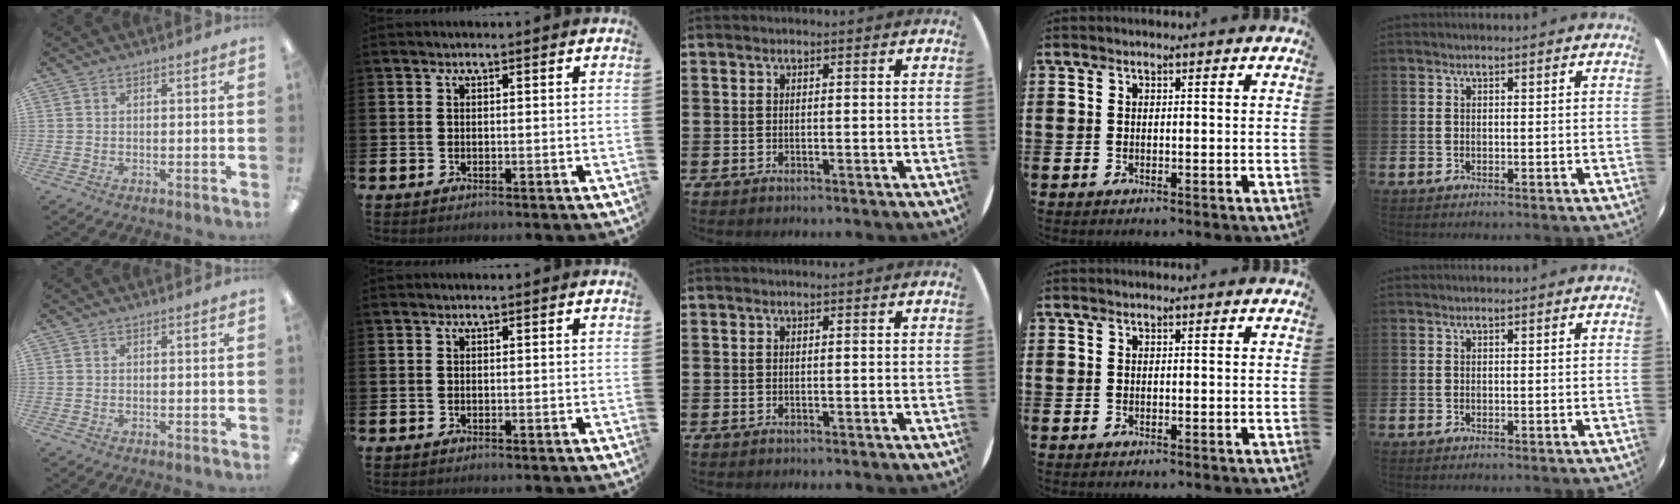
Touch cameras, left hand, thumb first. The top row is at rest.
{}